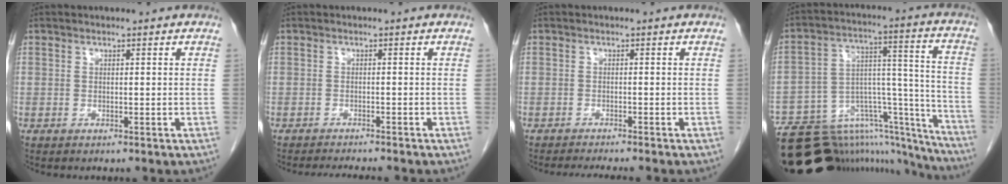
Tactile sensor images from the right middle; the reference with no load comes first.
{"total": 5.3, "force": [-4.9, 0.3, 2.0], "torque": [-0.025, -0.012, -0.070]}
{"total": 5.2, "force": [-4.6, 0.0, 2.2], "torque": [-0.026, -0.013, -0.068]}
{"total": 24.6, "force": [-21.5, 7.9, 9.2], "torque": [-0.093, 0.056, -0.309]}